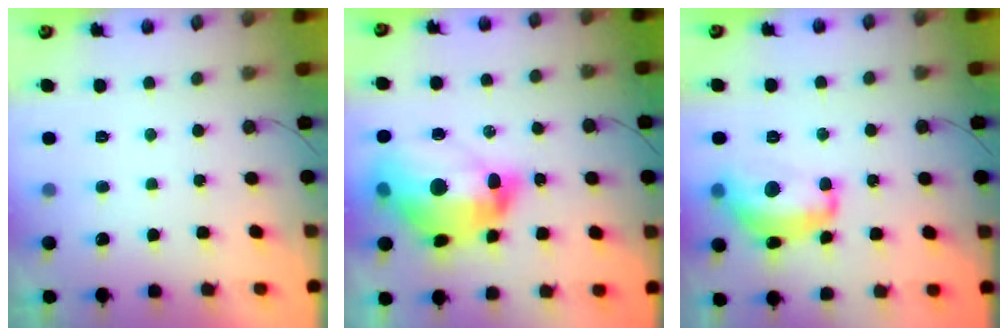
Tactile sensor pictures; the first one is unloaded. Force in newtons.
{"total": 20.7, "press": 20.6, "slide": 1.6}
{"total": 13.6, "press": 13.5, "slide": 1.1}